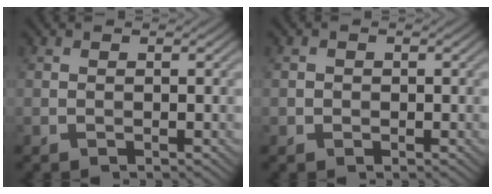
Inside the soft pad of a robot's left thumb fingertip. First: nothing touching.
{"total": 0.8, "force": [-0.2, 0.8, 0.1], "torque": [-0.002, -0.003, -0.005]}